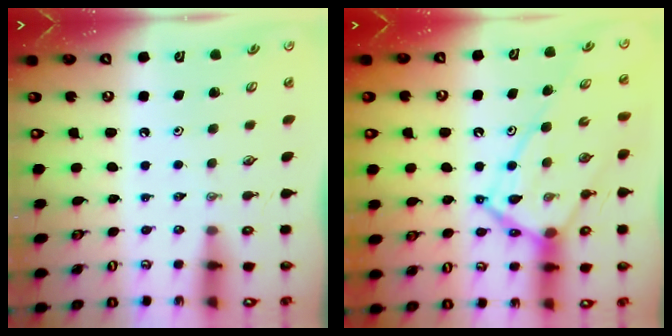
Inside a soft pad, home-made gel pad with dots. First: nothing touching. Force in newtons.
{"total": 16.1, "press": 16.1, "slide": 1.3}